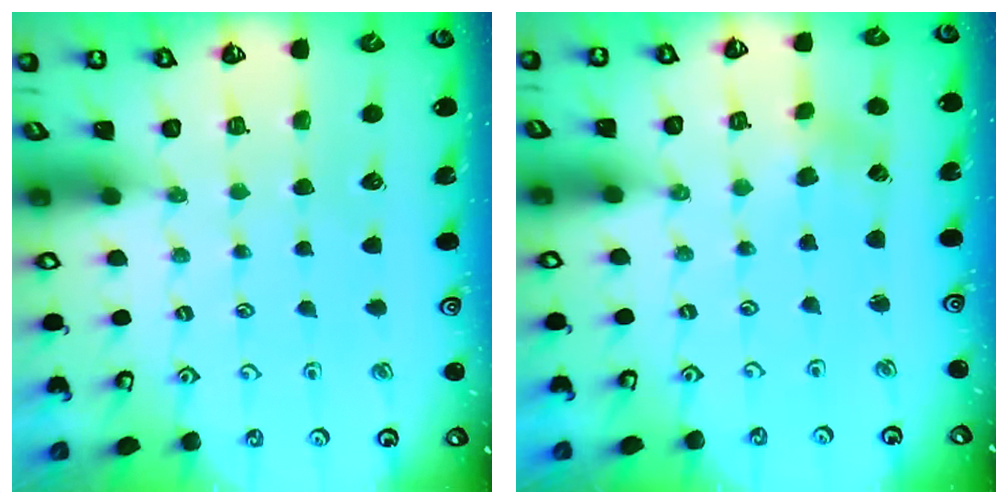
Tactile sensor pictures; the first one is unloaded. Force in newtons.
{"total": 2.6, "press": 2.6, "slide": 0.2}